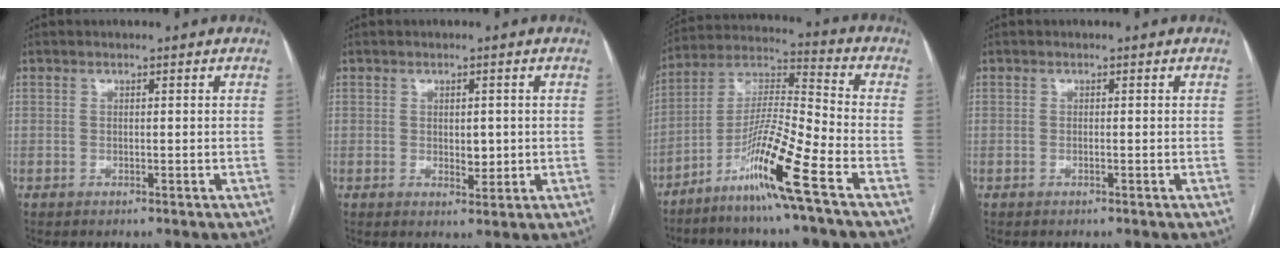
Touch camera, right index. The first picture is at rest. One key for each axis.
{"total": 2.8, "fx": -0.1, "fy": 1.5, "fz": 2.4, "tx": -0.034, "ty": -0.003, "tz": 0.005}
{"total": 13.4, "fx": -7.6, "fy": -1.5, "fz": 10.9, "tx": -0.211, "ty": -0.019, "tz": -0.149}
{"total": 0.0}